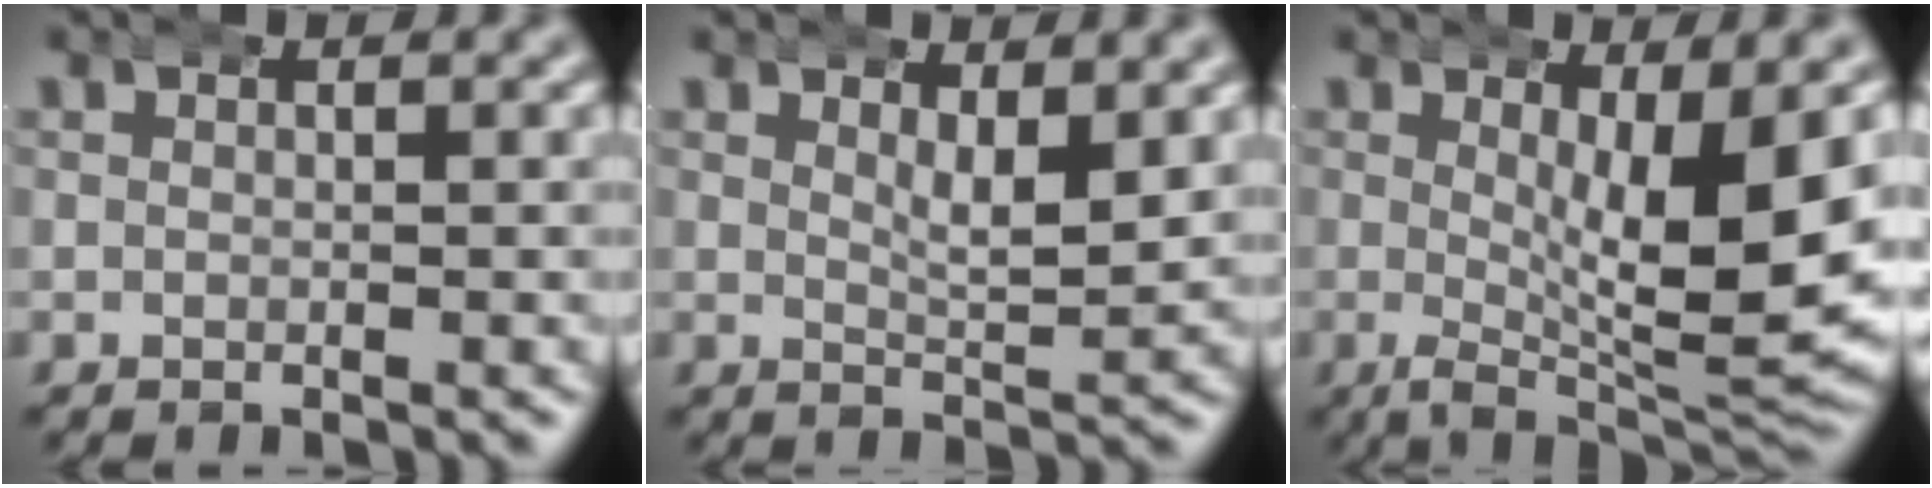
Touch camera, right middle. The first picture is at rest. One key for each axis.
{"total": 3.1, "fx": 1.9, "fy": 0.7, "fz": 2.3, "tx": -0.037, "ty": -0.011, "tz": 0.033}
{"total": 11.2, "fx": 0.7, "fy": 3.4, "fz": 10.7, "tx": -0.144, "ty": -0.019, "tz": 0.027}